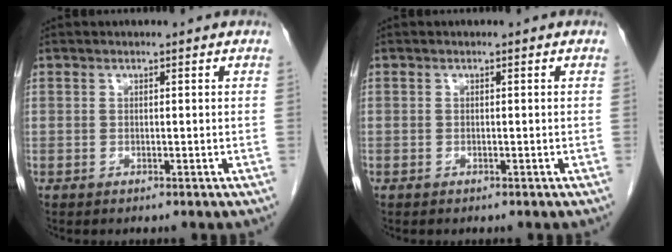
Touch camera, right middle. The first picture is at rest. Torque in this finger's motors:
{"motor_torque": [1.33, -0.81, 0.11, -0.04]}